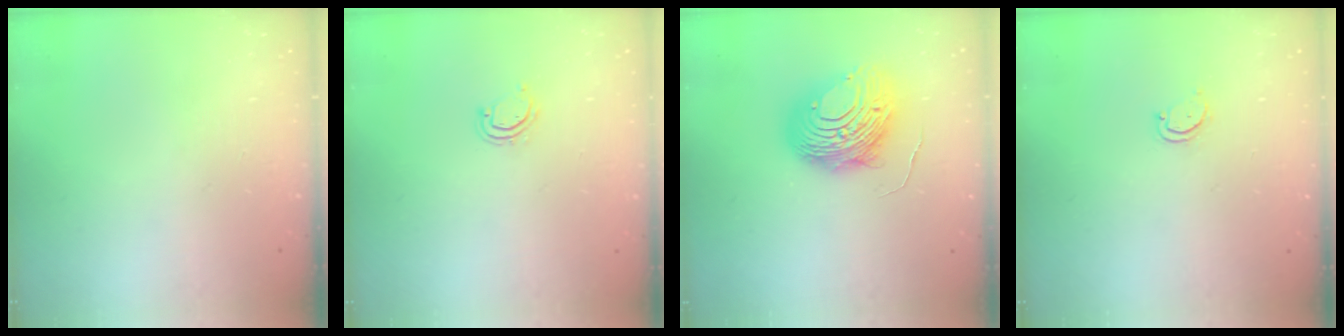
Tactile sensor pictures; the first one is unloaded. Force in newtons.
{"total": 3.7, "press": 3.7, "slide": 0.3}
{"total": 13.6, "press": 13.5, "slide": 1.3}
{"total": 2.7, "press": 2.7, "slide": 0.3}